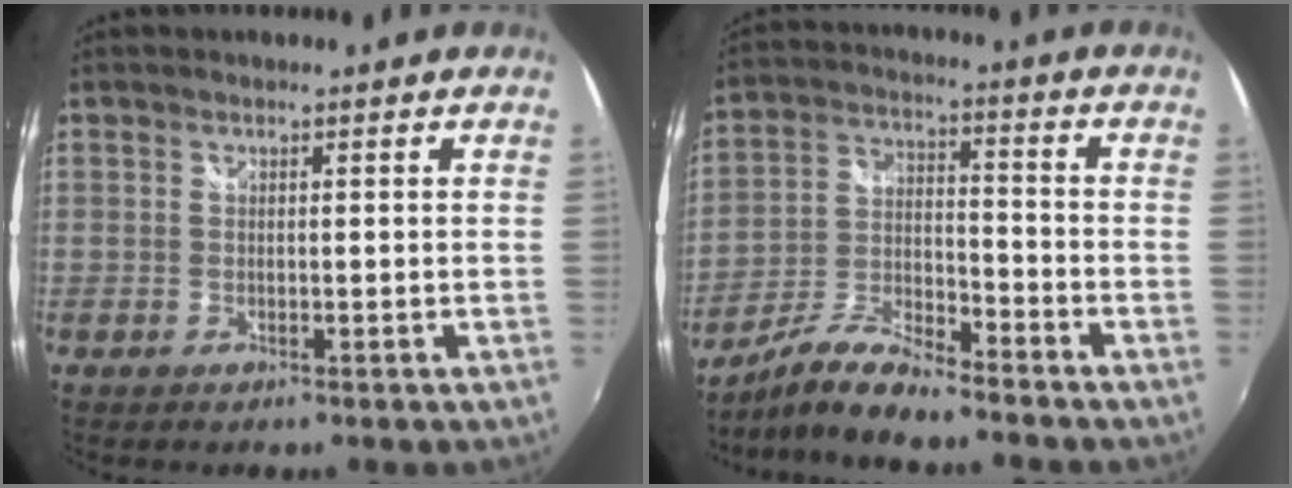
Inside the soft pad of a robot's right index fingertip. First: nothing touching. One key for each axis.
{"total": 9.5, "fx": -8.3, "fy": 1.3, "fz": 4.4, "tx": -0.097, "ty": 0.012, "tz": -0.164}